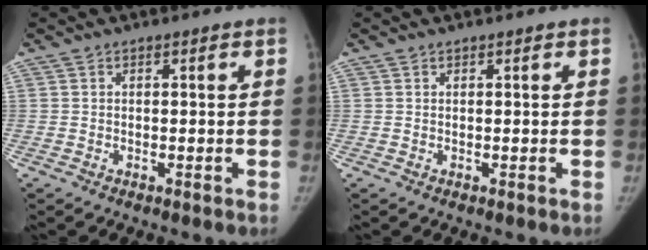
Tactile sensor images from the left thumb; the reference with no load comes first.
{"total": 0.0}